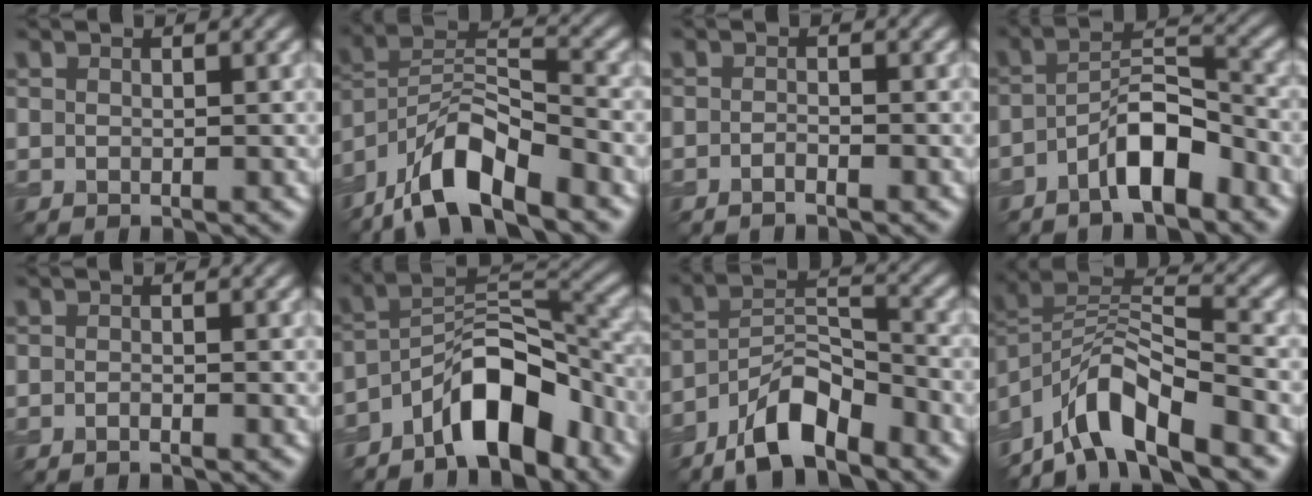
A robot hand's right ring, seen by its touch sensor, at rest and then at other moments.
{"total": 9.4, "force": [-6.7, 2.8, 6.0], "torque": [-0.097, 0.009, -0.133]}
{"total": 0.9, "force": [-0.7, 0.2, 0.6], "torque": [-0.010, 0.000, -0.014]}
{"total": 5.6, "force": [-3.1, 1.8, 4.3], "torque": [-0.074, 0.013, -0.058]}
{"total": 0.6, "force": [-0.5, 0.1, 0.4], "torque": [-0.006, -0.001, -0.009]}
{"total": 8.4, "force": [-5.5, 3.2, 5.6], "torque": [-0.075, 0.014, -0.104]}
{"total": 7.1, "force": [-5.1, 2.4, 4.2], "torque": [-0.069, 0.010, -0.098]}
{"total": 8.9, "force": [-6.0, 2.9, 5.8], "torque": [-0.090, 0.009, -0.121]}